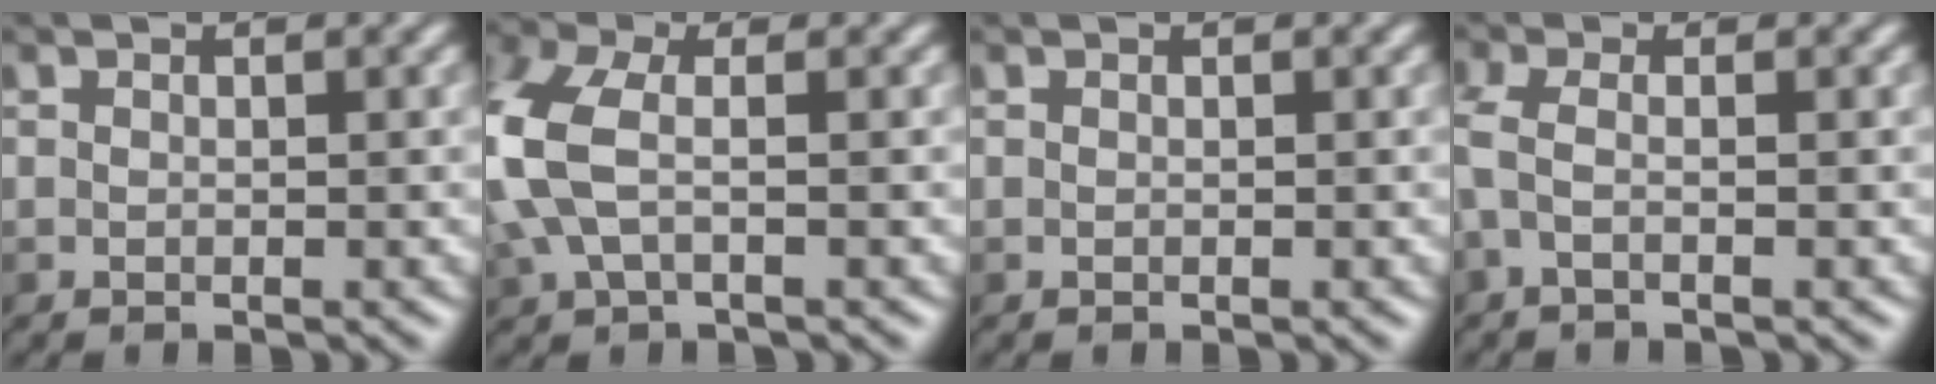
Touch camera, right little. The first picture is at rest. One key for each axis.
{"total": 6.4, "fx": 0.2, "fy": 3.7, "fz": 5.2, "tx": -0.166, "ty": 0.011, "tz": 0.000}
{"total": 0.0}
{"total": 1.6, "fx": -0.3, "fy": 0.5, "fz": 1.5, "tx": -0.044, "ty": 0.007, "tz": -0.010}